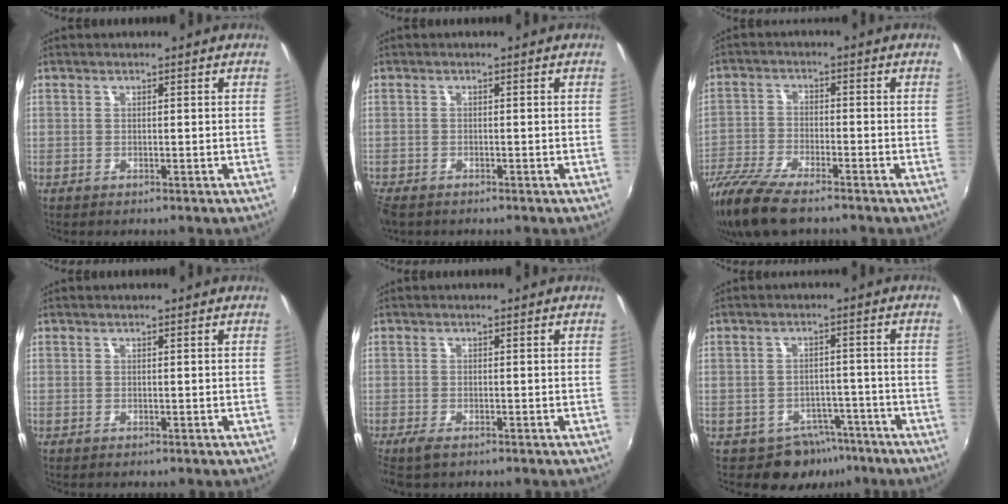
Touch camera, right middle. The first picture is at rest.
{"total": 3.6, "force": [-2.8, 1.5, 1.7], "torque": [-0.044, -0.018, -0.055]}
{"total": 13.0, "force": [-10.2, 3.4, 7.4], "torque": [-0.178, -0.035, -0.198]}
{"total": 0.0}
{"total": 2.8, "force": [-2.0, 0.9, 1.8], "torque": [-0.042, -0.009, -0.037]}
{"total": 6.6, "force": [-4.6, 4.6, 1.4], "torque": [-0.026, 0.024, -0.049]}